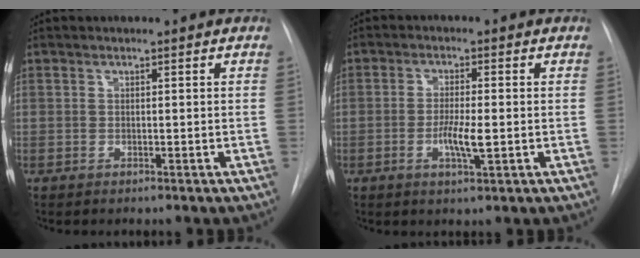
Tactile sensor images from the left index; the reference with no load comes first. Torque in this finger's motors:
{"motor_torque": [0.89, 0.19, 0.14, 0.04]}